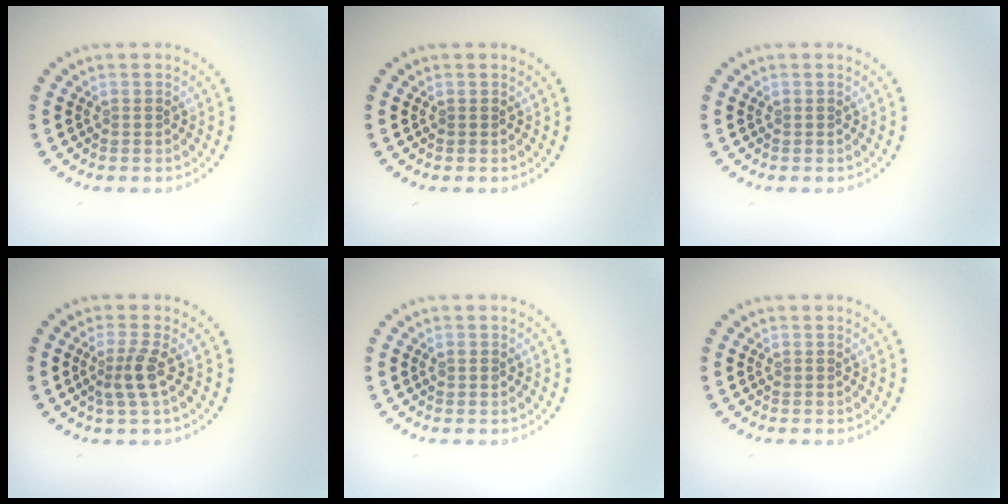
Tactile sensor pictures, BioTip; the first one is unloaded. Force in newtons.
{"total": 0.0}
{"total": 0.0}
{"total": 2.3, "press": 1.8, "slide": 1.5}
{"total": 0.7, "press": 0.7, "slide": 0.1}
{"total": 0.0}